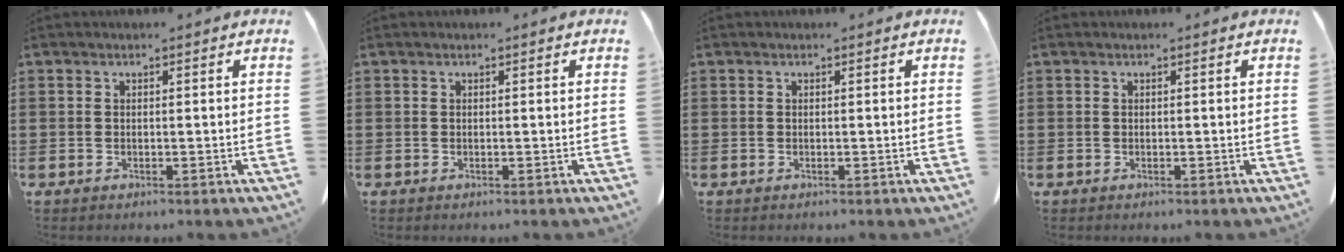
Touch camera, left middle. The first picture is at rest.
{"total": 0.0}
{"total": 0.0}
{"total": 0.0}